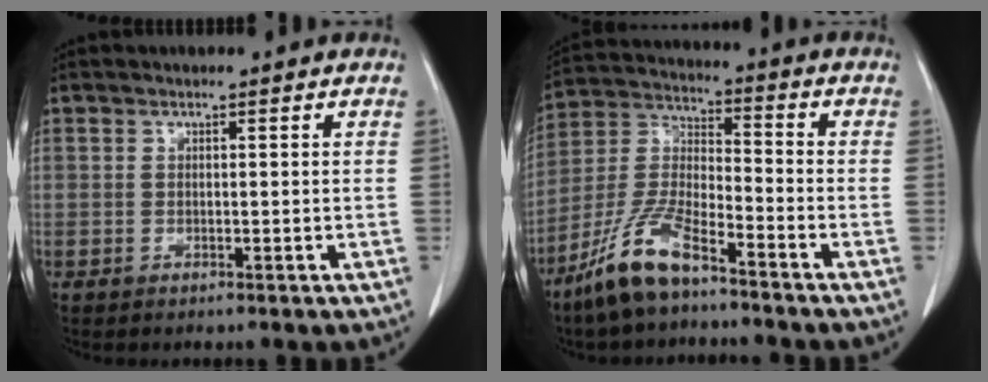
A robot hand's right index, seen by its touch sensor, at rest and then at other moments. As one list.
[{"total": 11.2, "force": [-8.1, 2.4, 7.4], "torque": [-0.165, -0.011, -0.163]}]